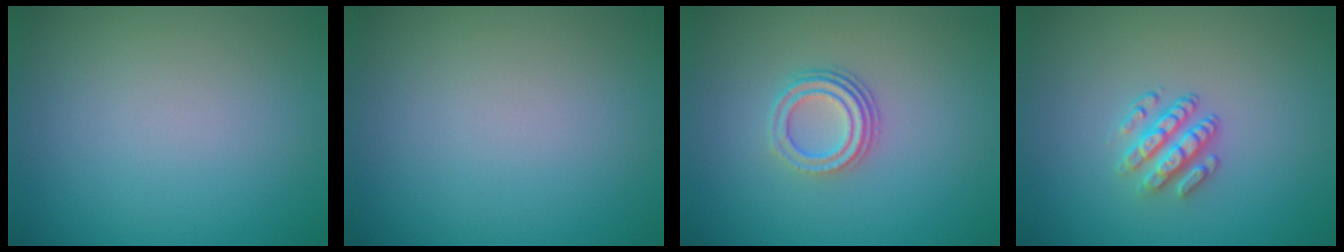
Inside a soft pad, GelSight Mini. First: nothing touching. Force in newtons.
{"total": 0.0}
{"total": 3.2, "press": 2.3, "slide": 2.3}
{"total": 2.9, "press": 2.5, "slide": 1.5}